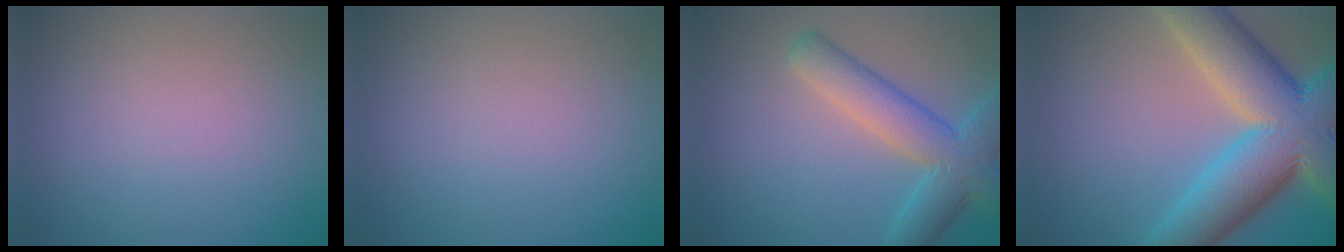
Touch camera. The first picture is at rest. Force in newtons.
{"total": 0.0}
{"total": 6.1, "press": 6.1, "slide": 0.3}
{"total": 13.6, "press": 13.5, "slide": 1.0}